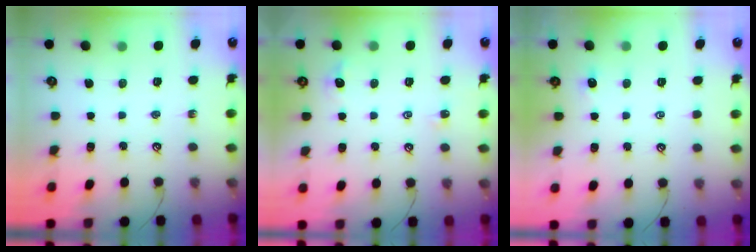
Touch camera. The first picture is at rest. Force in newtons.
{"total": 1.6, "press": 1.5, "slide": 0.5}
{"total": 1.4, "press": 1.3, "slide": 0.3}